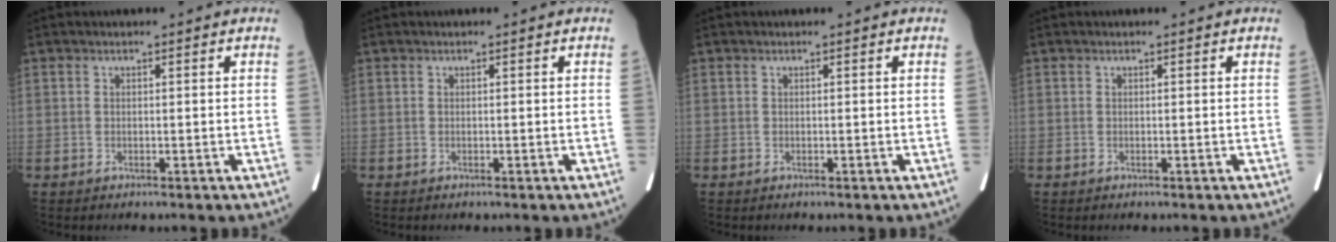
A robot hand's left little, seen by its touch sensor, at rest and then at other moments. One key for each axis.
{"total": 0.0}
{"total": 0.0}
{"total": 0.0}